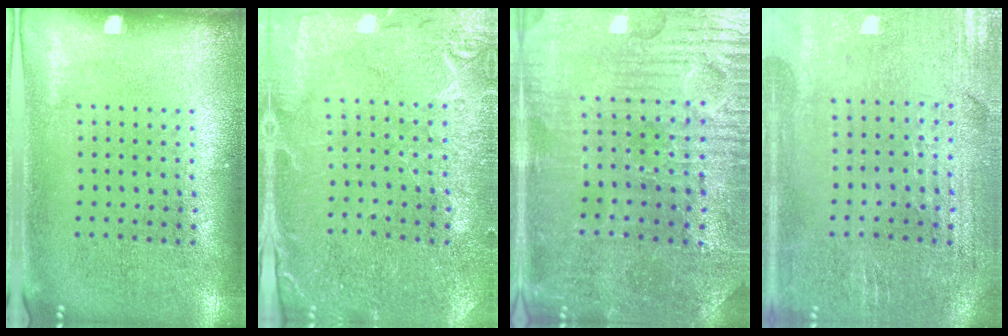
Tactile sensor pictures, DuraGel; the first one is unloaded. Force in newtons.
{"total": 0.5, "press": 0.5, "slide": 0.2}
{"total": 3.7, "press": 3.7, "slide": 0.6}
{"total": 1.1, "press": 1.1, "slide": 0.3}